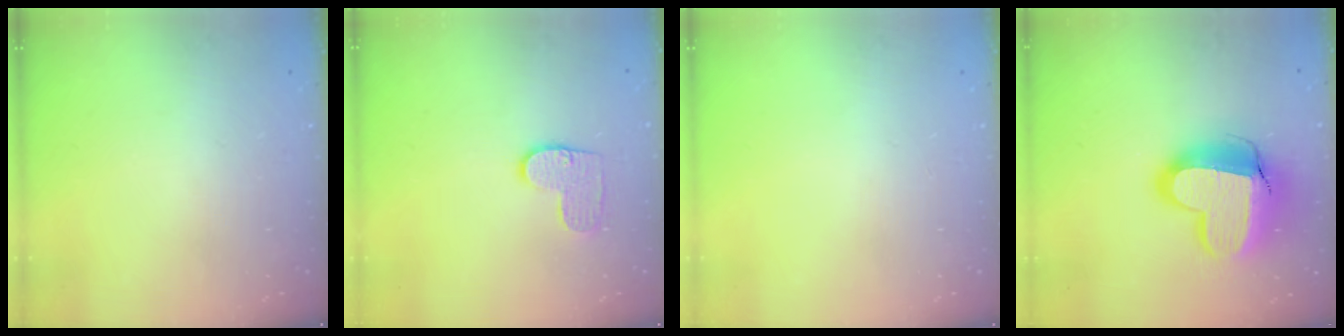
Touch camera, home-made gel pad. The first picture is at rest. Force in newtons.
{"total": 8.4, "press": 8.4, "slide": 0.3}
{"total": 0.0}
{"total": 18.3, "press": 18.3, "slide": 1.4}